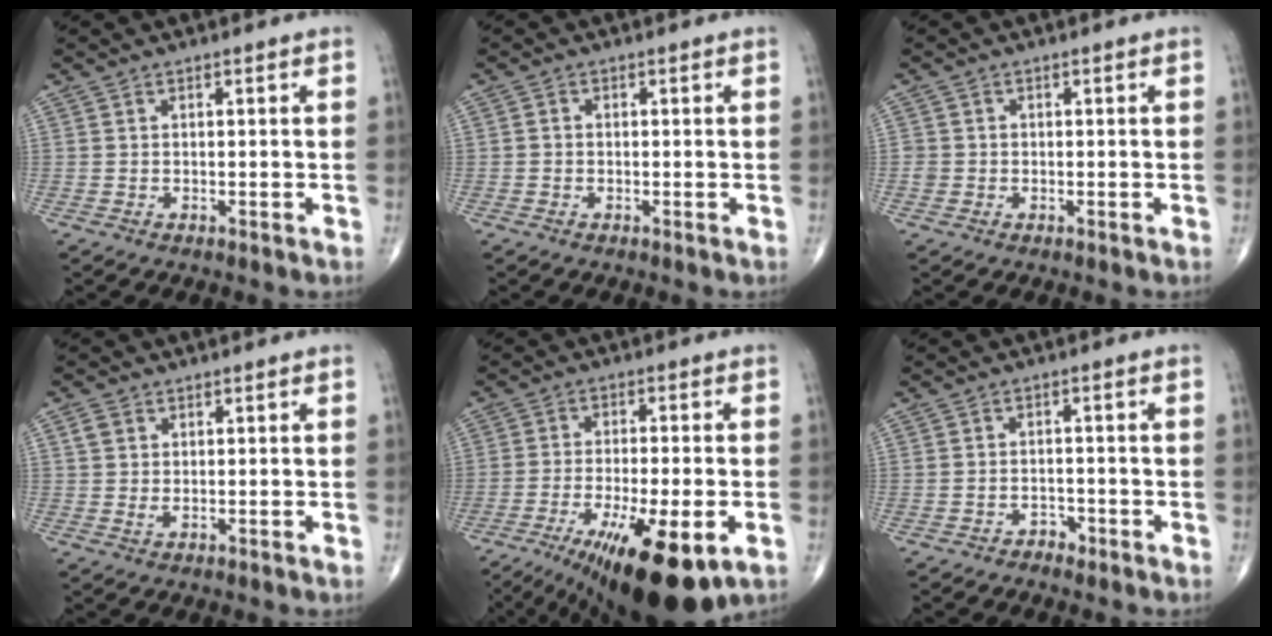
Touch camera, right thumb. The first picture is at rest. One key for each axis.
{"total": 0.8, "fx": -0.2, "fy": 0.7, "fz": 0.3, "tx": 0.003, "ty": 0.002, "tz": -0.007}
{"total": 1.4, "fx": -0.2, "fy": 1.4, "fz": 0.2, "tx": 0.005, "ty": 0.006, "tz": -0.006}
{"total": 2.6, "fx": 1.0, "fy": 1.9, "fz": 1.5, "tx": -0.028, "ty": -0.001, "tz": 0.021}
{"total": 17.7, "fx": -8.3, "fy": 5.0, "fz": 14.8, "tx": -0.219, "ty": -0.013, "tz": -0.124}
{"total": 1.8, "fx": -1.4, "fy": 1.1, "fz": 0.3, "tx": 0.004, "ty": 0.007, "tz": -0.025}